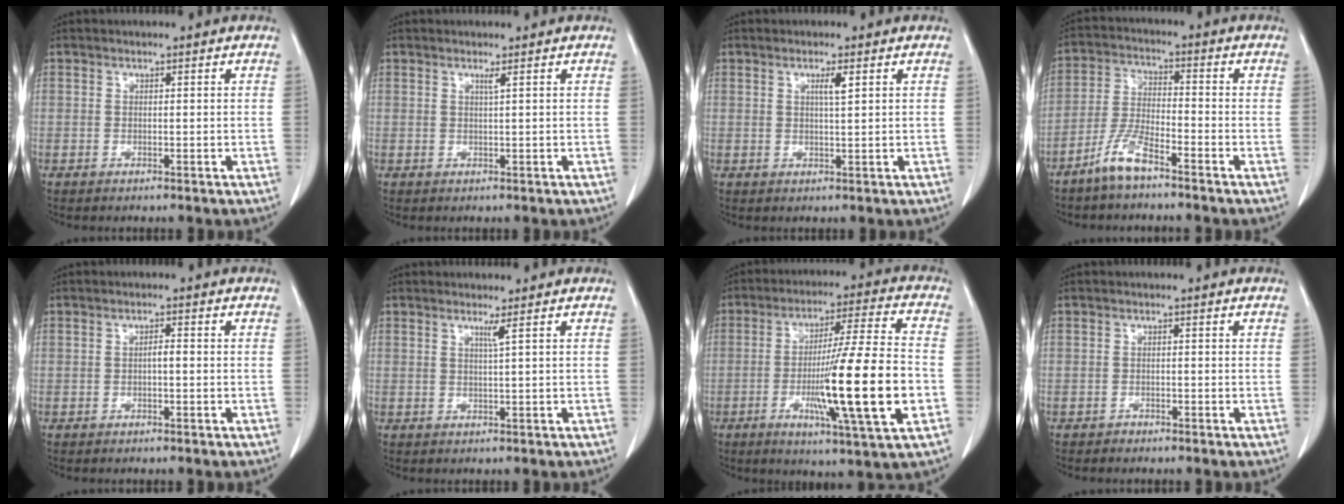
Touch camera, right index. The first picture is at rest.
{"total": 0.8, "force": [0.5, -0.3, 0.6], "torque": [-0.020, -0.006, 0.012]}
{"total": 2.1, "force": [0.9, -0.1, 1.9], "torque": [-0.035, -0.003, 0.015]}
{"total": 6.3, "force": [-4.7, 1.0, 4.1], "torque": [-0.097, -0.007, -0.097]}
{"total": 1.2, "force": [-0.2, 0.2, 1.2], "torque": [-0.019, 0.003, -0.003]}
{"total": 1.3, "force": [0.7, -0.6, 0.9], "torque": [-0.027, -0.010, 0.017]}
{"total": 17.6, "force": [-4.1, -0.2, 17.1], "torque": [-0.287, -0.015, -0.068]}
{"total": 0.5, "force": [-0.5, 0.2, -0.1], "torque": [-0.006, 0.000, -0.009]}